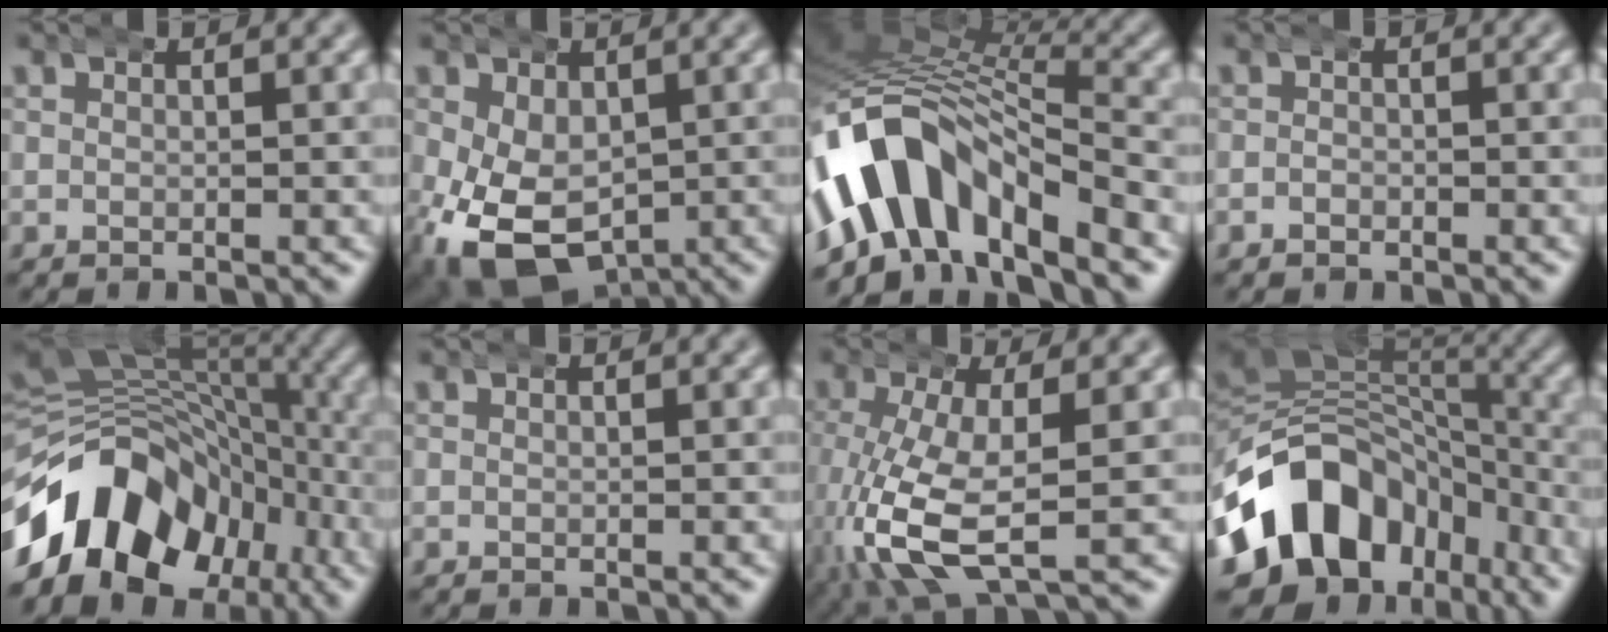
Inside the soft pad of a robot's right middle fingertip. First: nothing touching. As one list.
[{"total": 11.3, "force": [-4.0, 8.4, 6.5], "torque": [-0.153, -0.079, -0.029]}, {"total": 13.8, "force": [-1.9, 9.3, 10.0], "torque": [-0.223, -0.018, -0.024]}, {"total": 0.8, "force": [-0.6, 0.4, 0.1], "torque": [-0.007, -0.011, -0.006]}, {"total": 18.9, "force": [-5.5, 15.1, 10.0], "torque": [-0.185, -0.031, -0.079]}, {"total": 0.0}, {"total": 8.5, "force": [-1.9, 4.3, 7.1], "torque": [-0.178, -0.045, 0.004]}, {"total": 16.7, "force": [-4.6, 12.4, 10.1], "torque": [-0.201, -0.039, -0.062]}]